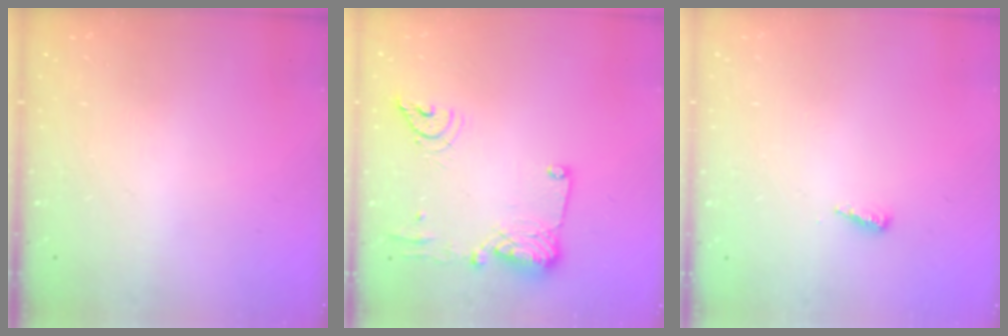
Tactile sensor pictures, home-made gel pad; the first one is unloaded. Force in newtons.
{"total": 14.2, "press": 14.0, "slide": 1.8}
{"total": 3.1, "press": 3.1, "slide": 0.3}